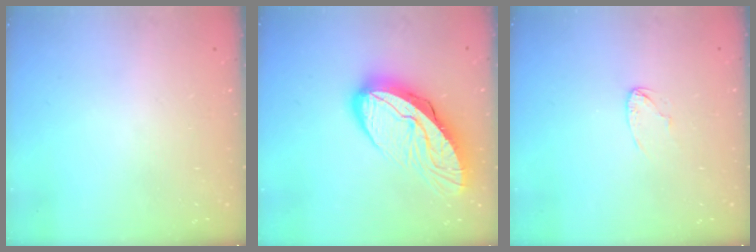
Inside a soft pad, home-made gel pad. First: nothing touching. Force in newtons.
{"total": 15.5, "press": 15.4, "slide": 1.7}
{"total": 2.6, "press": 2.6, "slide": 0.2}